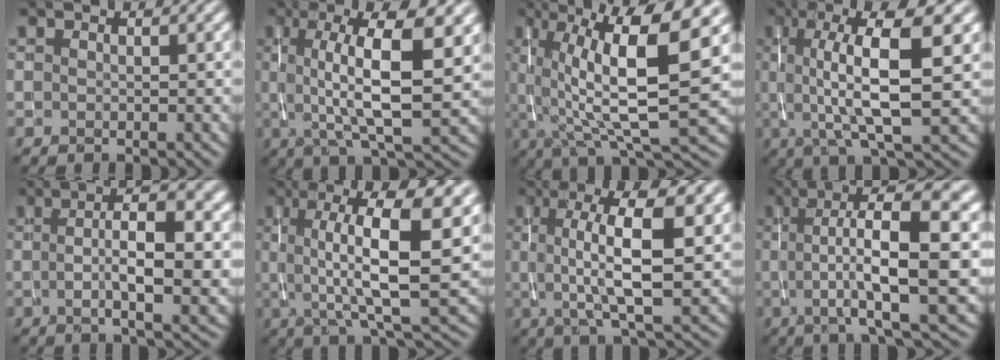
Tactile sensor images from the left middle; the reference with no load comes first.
{"total": 9.5, "force": [1.9, 2.4, 9.0], "torque": [-0.136, 0.001, 0.034]}
{"total": 11.7, "force": [3.0, 2.8, 10.9], "torque": [-0.185, 0.009, 0.060]}
{"total": 9.1, "force": [1.6, 2.2, 8.6], "torque": [-0.132, 0.004, 0.027]}
{"total": 6.9, "force": [0.1, 1.6, 6.7], "torque": [-0.099, 0.002, 0.001]}
{"total": 10.3, "force": [2.4, 2.4, 9.7], "torque": [-0.144, 0.006, 0.042]}
{"total": 8.3, "force": [1.3, 2.2, 7.9], "torque": [-0.124, 0.003, 0.020]}
{"total": 11.2, "force": [1.0, 2.3, 10.9], "torque": [-0.147, 0.015, 0.012]}